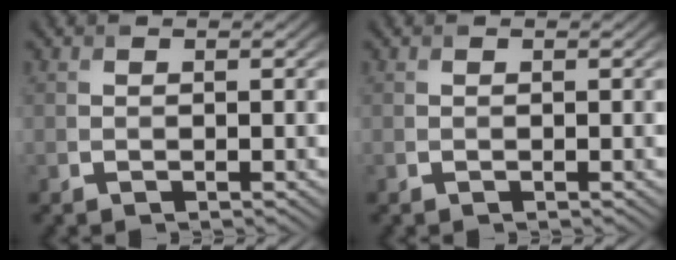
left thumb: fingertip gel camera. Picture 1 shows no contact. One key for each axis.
{"total": 0.0}